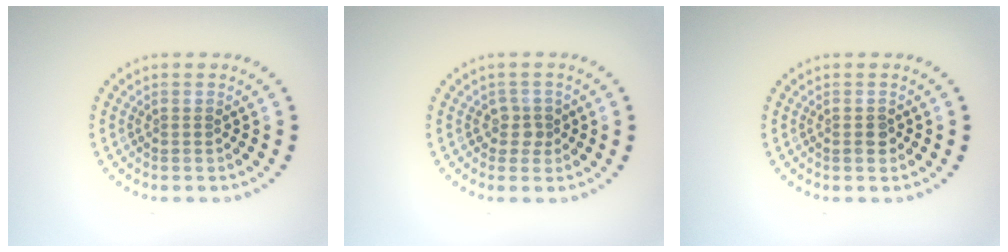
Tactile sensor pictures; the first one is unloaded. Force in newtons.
{"total": 1.7, "press": 1.4, "slide": 0.9}
{"total": 1.2, "press": 1.2, "slide": 0.3}